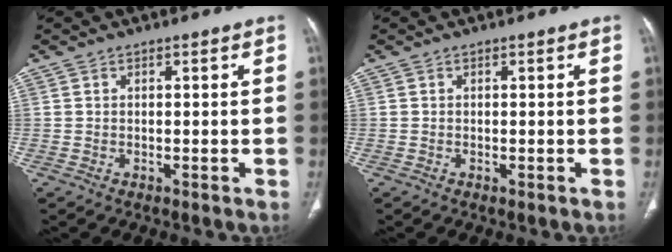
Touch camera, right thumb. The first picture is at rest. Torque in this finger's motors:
{"motor_torque": [-0.41, 0.13, -0.22, 0.38, 0.03]}